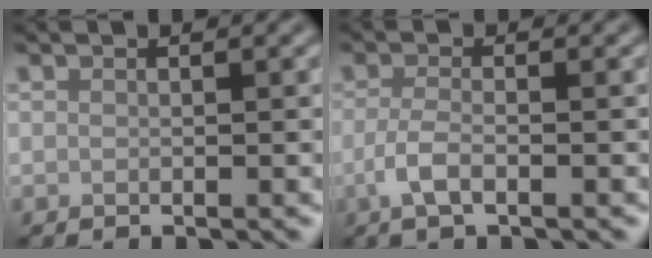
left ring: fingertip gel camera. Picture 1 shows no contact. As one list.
[{"total": 2.3, "force": [-0.9, 0.7, 2.0], "torque": [-0.044, -0.001, -0.023]}]